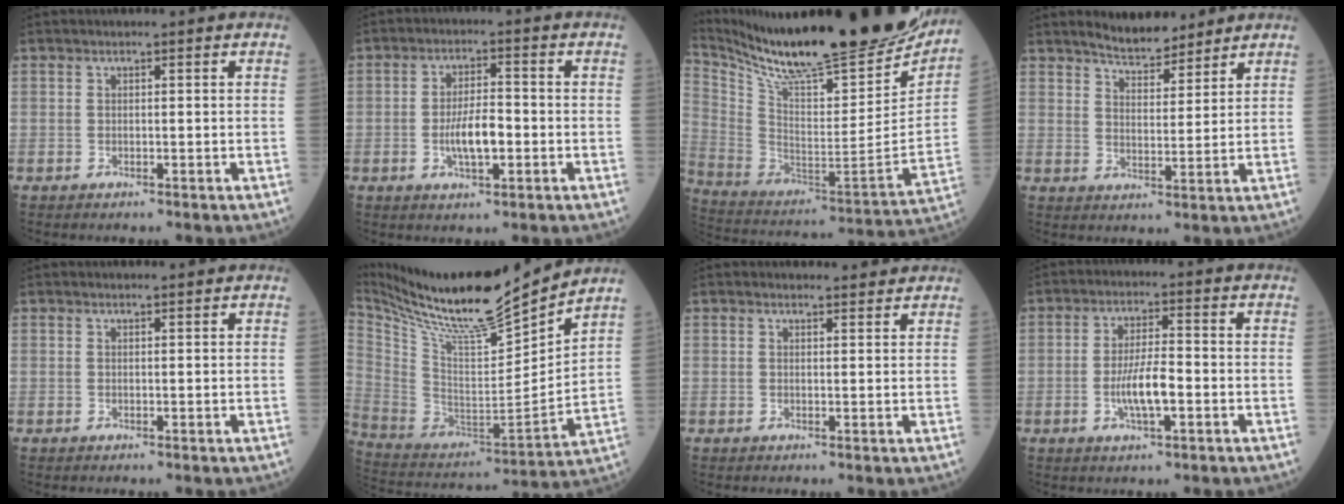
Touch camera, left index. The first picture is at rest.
{"total": 5.8, "force": [-1.4, 1.8, 5.4], "torque": [-0.105, 0.004, -0.025]}
{"total": 33.3, "force": [28.1, 4.9, 17.1], "torque": [-0.309, -0.082, 0.414]}
{"total": 6.5, "force": [5.9, 1.7, 1.9], "torque": [-0.036, 0.006, 0.106]}
{"total": 1.4, "force": [1.4, 0.0, 0.3], "torque": [-0.007, 0.005, 0.021]}
{"total": 22.9, "force": [20.2, 1.1, 10.7], "torque": [-0.214, -0.033, 0.351]}
{"total": 3.2, "force": [3.1, 0.6, 0.2], "torque": [-0.010, 0.003, 0.036]}
{"total": 5.9, "force": [-1.6, 1.2, 5.6], "torque": [-0.111, 0.000, -0.029]}